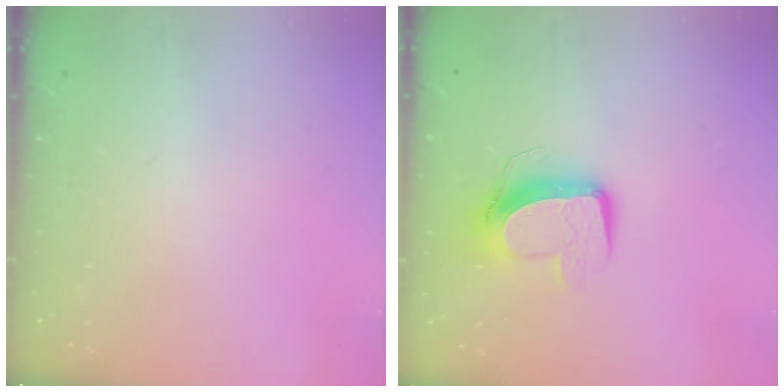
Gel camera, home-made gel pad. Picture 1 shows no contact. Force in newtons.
{"total": 10.7, "press": 10.6, "slide": 1.1}